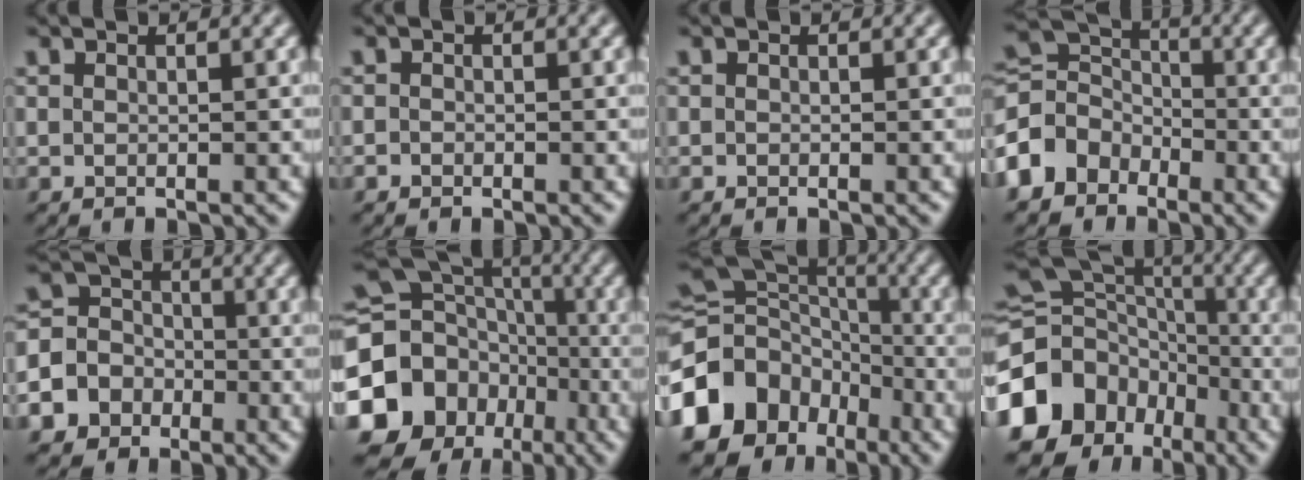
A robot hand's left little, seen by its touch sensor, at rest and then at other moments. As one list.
[{"total": 0.8, "force": [-0.2, 0.8, 0.1], "torque": [0.015, 0.005, -0.013]}, {"total": 0.0}, {"total": 6.5, "force": [-3.4, 4.8, 2.7], "torque": [-0.063, 0.009, -0.088]}, {"total": 8.8, "force": [-4.0, 7.6, 1.8], "torque": [-0.056, -0.009, -0.089]}, {"total": 20.3, "force": [-6.5, 17.6, 7.7], "torque": [-0.189, -0.012, -0.141]}, {"total": 14.4, "force": [-7.2, 11.0, 5.7], "torque": [-0.140, 0.003, -0.133]}, {"total": 16.3, "force": [-8.0, 12.9, 5.9], "torque": [-0.151, -0.013, -0.143]}]